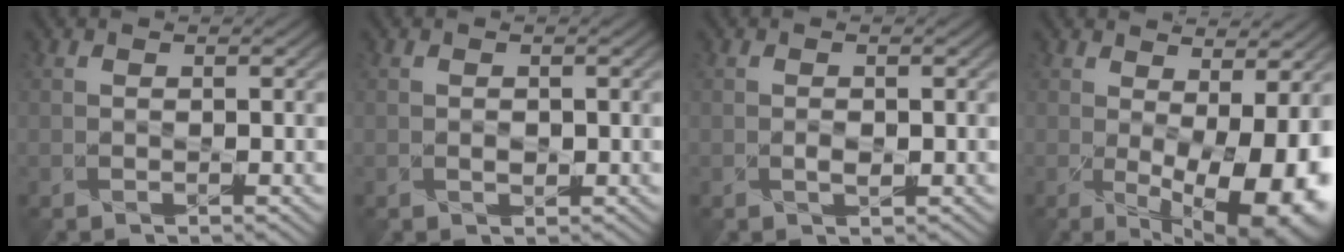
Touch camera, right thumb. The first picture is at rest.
{"total": 1.0, "force": [-0.1, 1.0, 0.0], "torque": [0.001, -0.001, 0.000]}
{"total": 0.7, "force": [-0.1, 0.7, 0.1], "torque": [-0.005, 0.001, -0.003]}
{"total": 12.9, "force": [-2.5, 6.2, 11.0], "torque": [-0.142, -0.037, -0.006]}